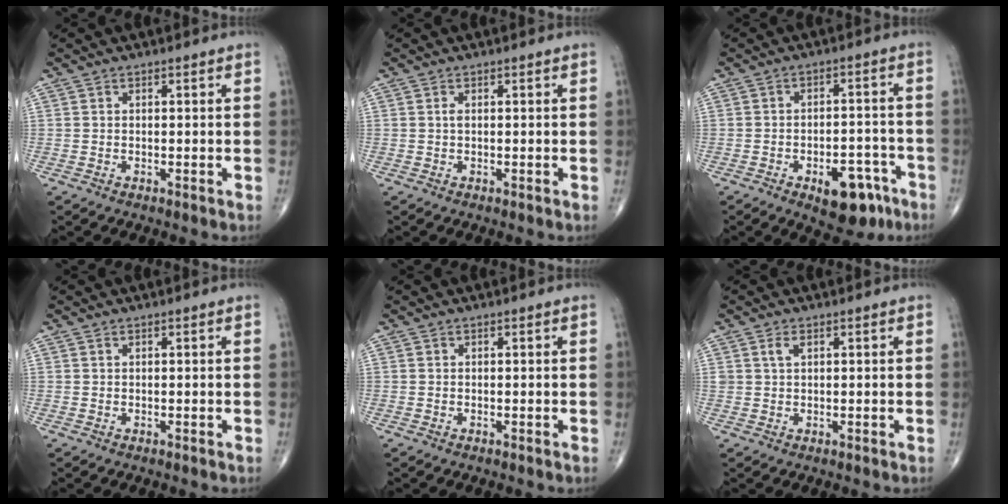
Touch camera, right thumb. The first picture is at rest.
{"total": 0.7, "force": [0.1, 0.3, 0.6], "torque": [-0.012, 0.003, 0.001]}
{"total": 10.5, "force": [-5.6, 5.3, 7.1], "torque": [-0.066, 0.035, -0.071]}
{"total": 0.0}
{"total": 0.0}
{"total": 1.7, "force": [0.8, 0.9, 1.2], "torque": [-0.025, 0.002, 0.018]}